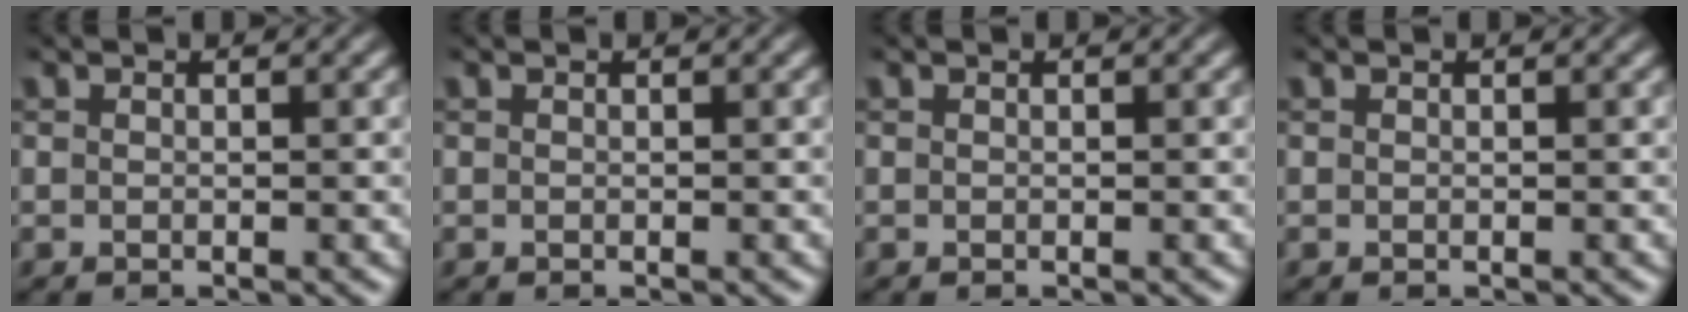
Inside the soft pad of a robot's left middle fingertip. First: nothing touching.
{"total": 0.0}
{"total": 0.0}
{"total": 0.0}